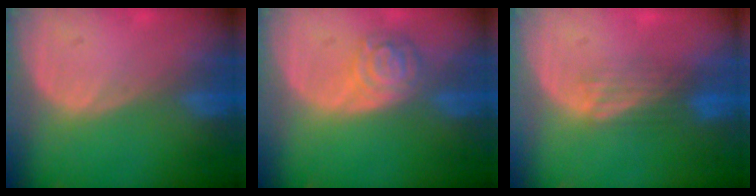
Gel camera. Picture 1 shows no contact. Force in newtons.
{"total": 5.3, "press": 4.8, "slide": 2.3}
{"total": 4.1, "press": 3.4, "slide": 2.3}